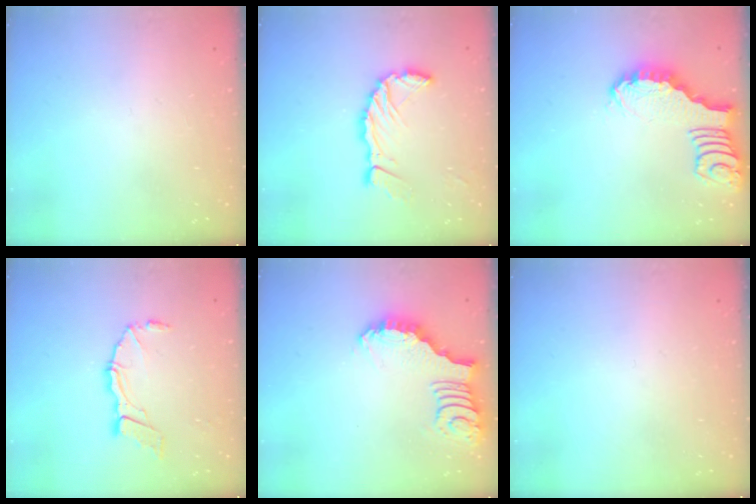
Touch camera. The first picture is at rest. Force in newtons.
{"total": 10.5, "press": 10.3, "slide": 2.0}
{"total": 2.4, "press": 2.4, "slide": 0.2}
{"total": 10.1, "press": 10.1, "slide": 1.1}
{"total": 2.6, "press": 2.5, "slide": 0.5}
{"total": 0.0}